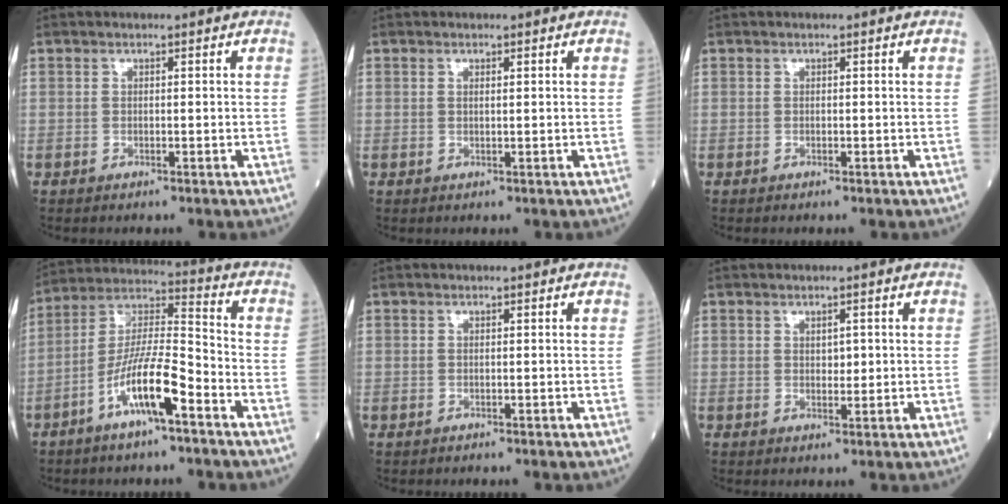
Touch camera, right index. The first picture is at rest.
{"total": 0.5, "force": [0.3, 0.0, 0.4], "torque": [-0.011, -0.001, 0.004]}
{"total": 0.0}
{"total": 11.7, "force": [-5.8, 1.8, 10.1], "torque": [-0.195, 0.006, -0.107]}
{"total": 0.0}
{"total": 1.8, "force": [0.4, 0.9, 1.5], "torque": [-0.020, -0.002, 0.008]}